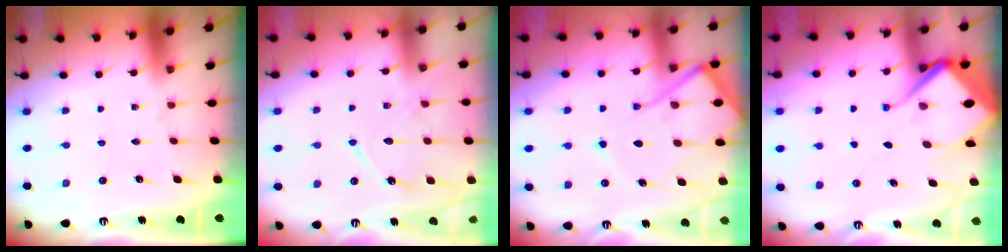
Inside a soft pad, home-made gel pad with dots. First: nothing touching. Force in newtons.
{"total": 12.1, "press": 12.0, "slide": 1.0}
{"total": 12.4, "press": 12.3, "slide": 1.4}
{"total": 10.7, "press": 10.7, "slide": 1.0}